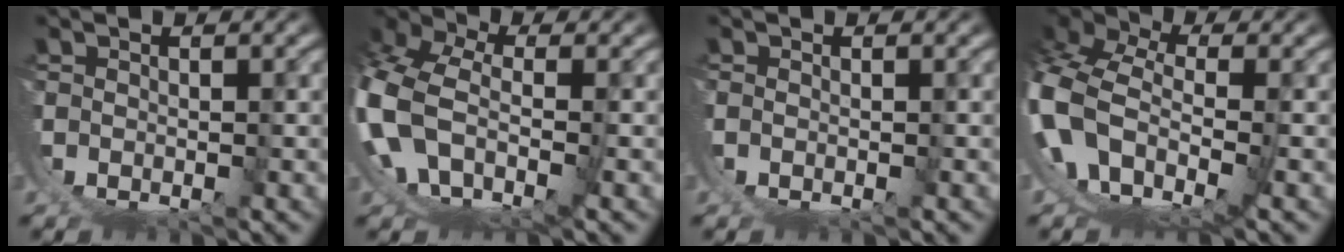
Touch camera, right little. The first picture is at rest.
{"total": 8.7, "force": [-1.4, 6.1, 6.0], "torque": [-0.175, -0.034, -0.018]}
{"total": 0.0}
{"total": 10.7, "force": [-1.7, 8.1, 6.8], "torque": [-0.181, -0.042, -0.025]}